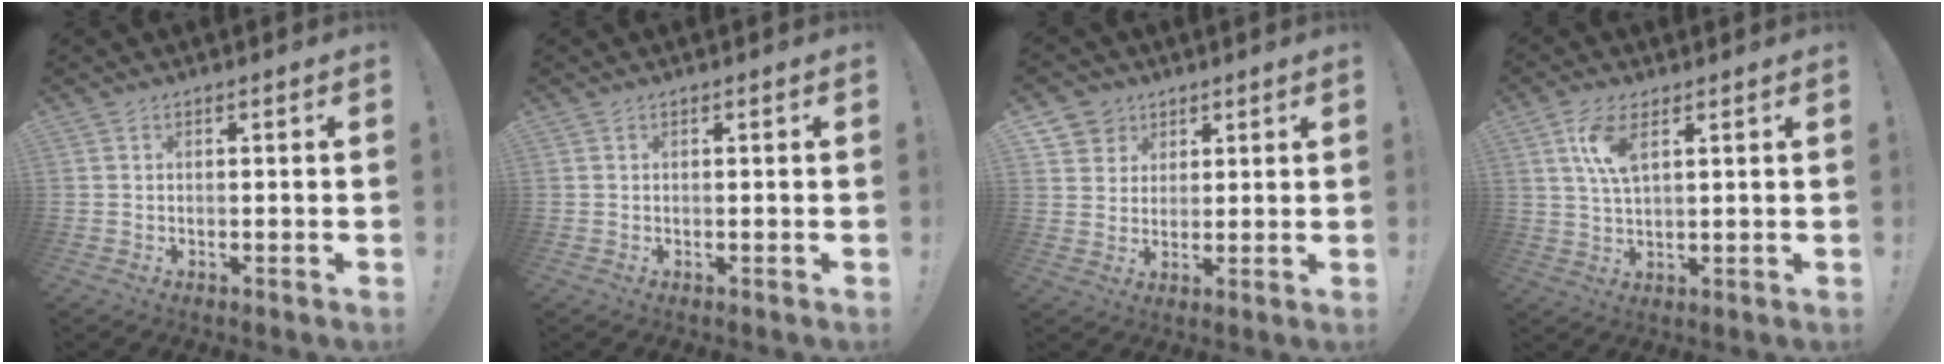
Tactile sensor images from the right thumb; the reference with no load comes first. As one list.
[{"total": 0.0}, {"total": 6.2, "force": [3.3, 5.3, 0.4], "torque": [-0.001, -0.027, 0.064]}, {"total": 7.5, "force": [3.3, 3.0, 6.0], "torque": [-0.114, -0.007, 0.056]}]